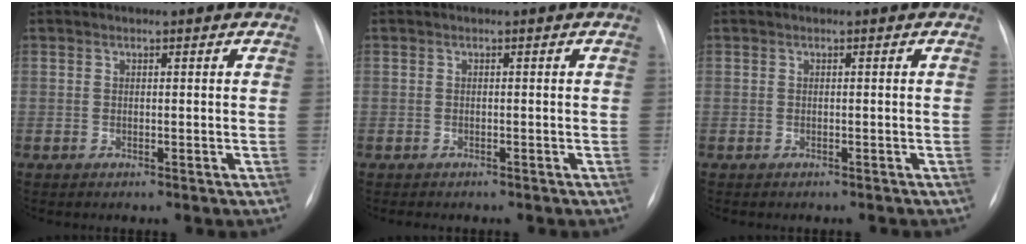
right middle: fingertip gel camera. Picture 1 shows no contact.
{"total": 2.4, "force": [-2.0, 0.9, 1.0], "torque": [-0.017, -0.006, -0.019]}
{"total": 1.3, "force": [-1.2, 0.4, 0.3], "torque": [-0.005, -0.004, -0.015]}